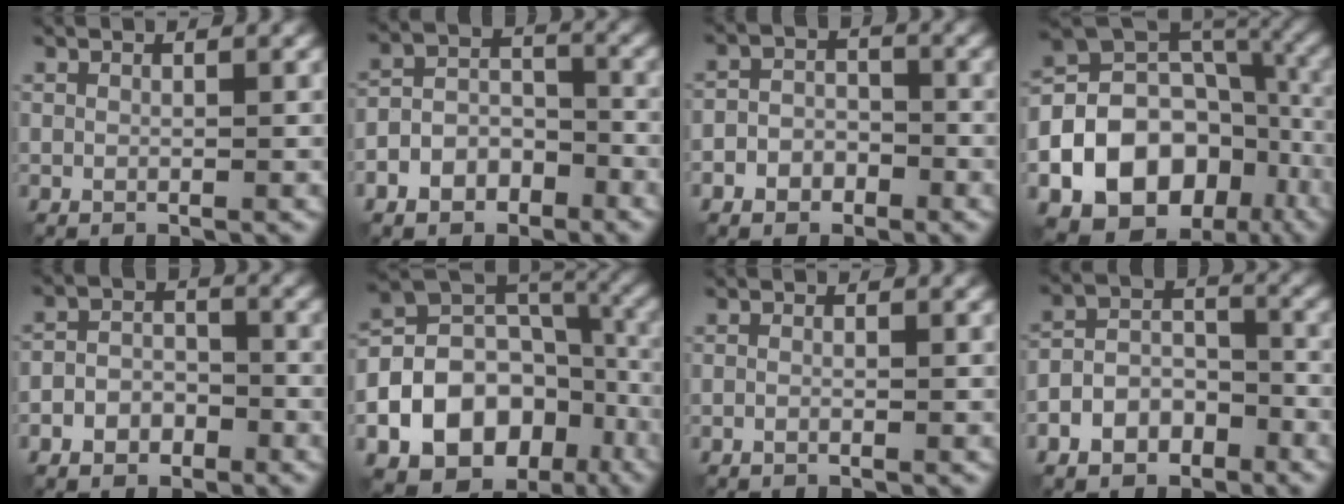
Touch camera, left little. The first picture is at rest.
{"total": 4.7, "force": [-3.0, 3.0, 2.0], "torque": [-0.033, 0.008, -0.056]}
{"total": 3.4, "force": [-2.1, 2.5, 1.1], "torque": [0.005, 0.005, -0.049]}
{"total": 18.4, "force": [-7.3, 14.2, 9.1], "torque": [-0.173, -0.016, -0.127]}
{"total": 3.5, "force": [-2.2, 2.4, 1.5], "torque": [-0.019, 0.005, -0.047]}
{"total": 16.0, "force": [-7.2, 12.1, 7.7], "torque": [-0.155, -0.011, -0.122]}
{"total": 0.6, "force": [-0.4, 0.2, 0.4], "torque": [-0.005, 0.001, -0.011]}
{"total": 5.3, "force": [-3.3, 3.4, 2.3], "torque": [-0.036, 0.008, -0.064]}